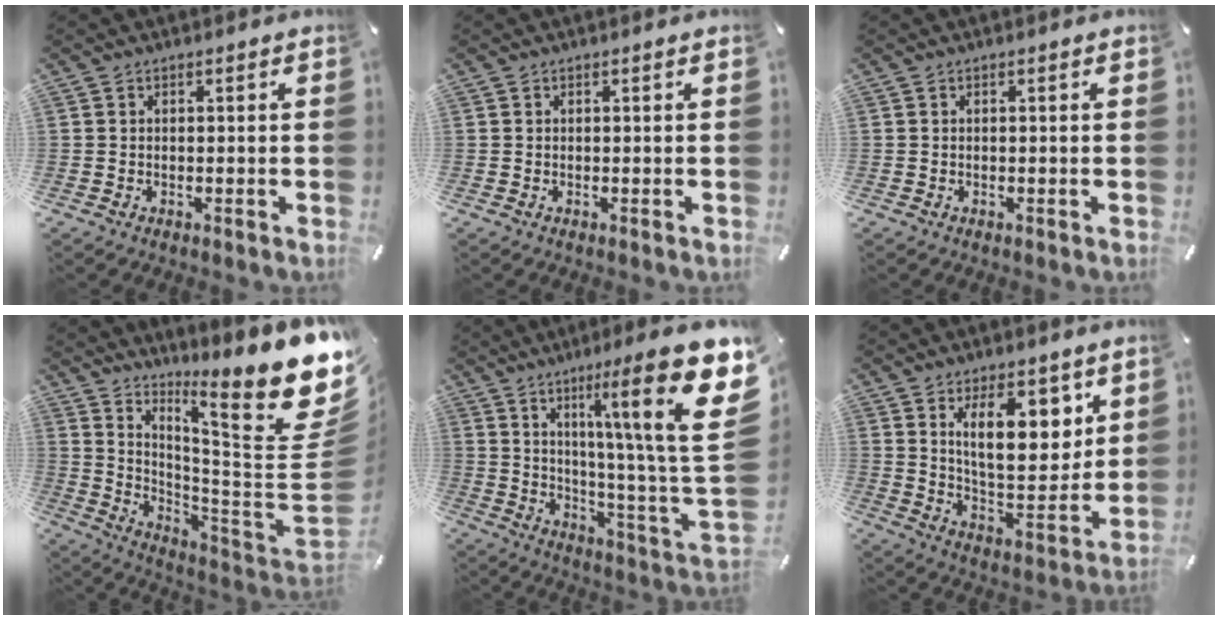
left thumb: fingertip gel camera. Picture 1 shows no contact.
{"total": 0.0}
{"total": 0.0}
{"total": 22.8, "force": [12.7, 4.6, 18.3], "torque": [-0.258, -0.123, 0.200]}
{"total": 24.3, "force": [10.5, 3.5, 21.7], "torque": [-0.317, -0.089, 0.153]}
{"total": 15.8, "force": [7.5, 7.8, 11.5], "torque": [-0.157, -0.033, 0.125]}